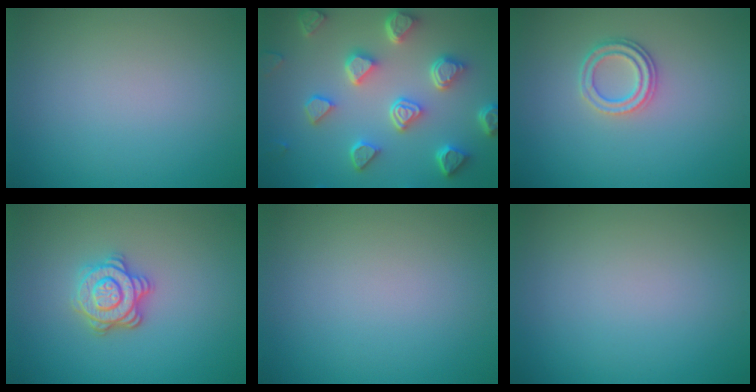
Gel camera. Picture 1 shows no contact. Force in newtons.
{"total": 6.6, "press": 5.3, "slide": 4.0}
{"total": 2.3, "press": 2.1, "slide": 1.0}
{"total": 3.5, "press": 3.0, "slide": 1.9}
{"total": 0.0}
{"total": 0.0}